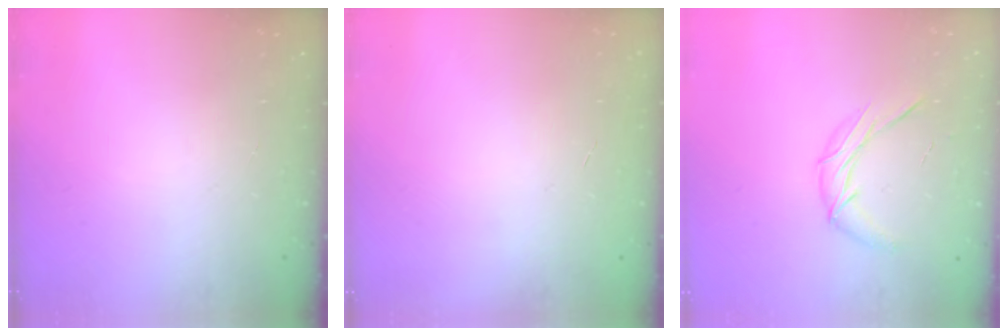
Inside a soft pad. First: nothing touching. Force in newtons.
{"total": 0.0}
{"total": 8.8, "press": 8.8, "slide": 0.4}